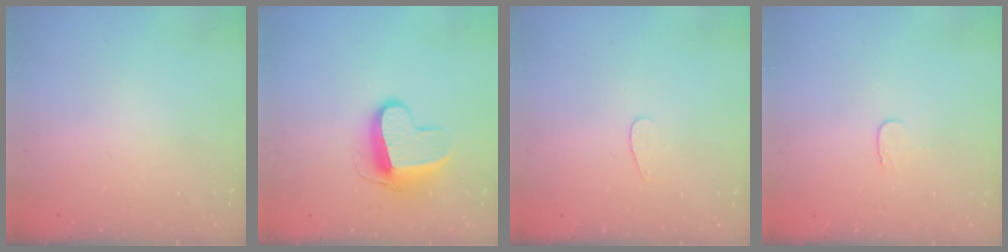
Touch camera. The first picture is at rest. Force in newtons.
{"total": 11.7, "press": 11.7, "slide": 0.9}
{"total": 3.1, "press": 3.1, "slide": 0.4}
{"total": 3.5, "press": 3.5, "slide": 0.4}